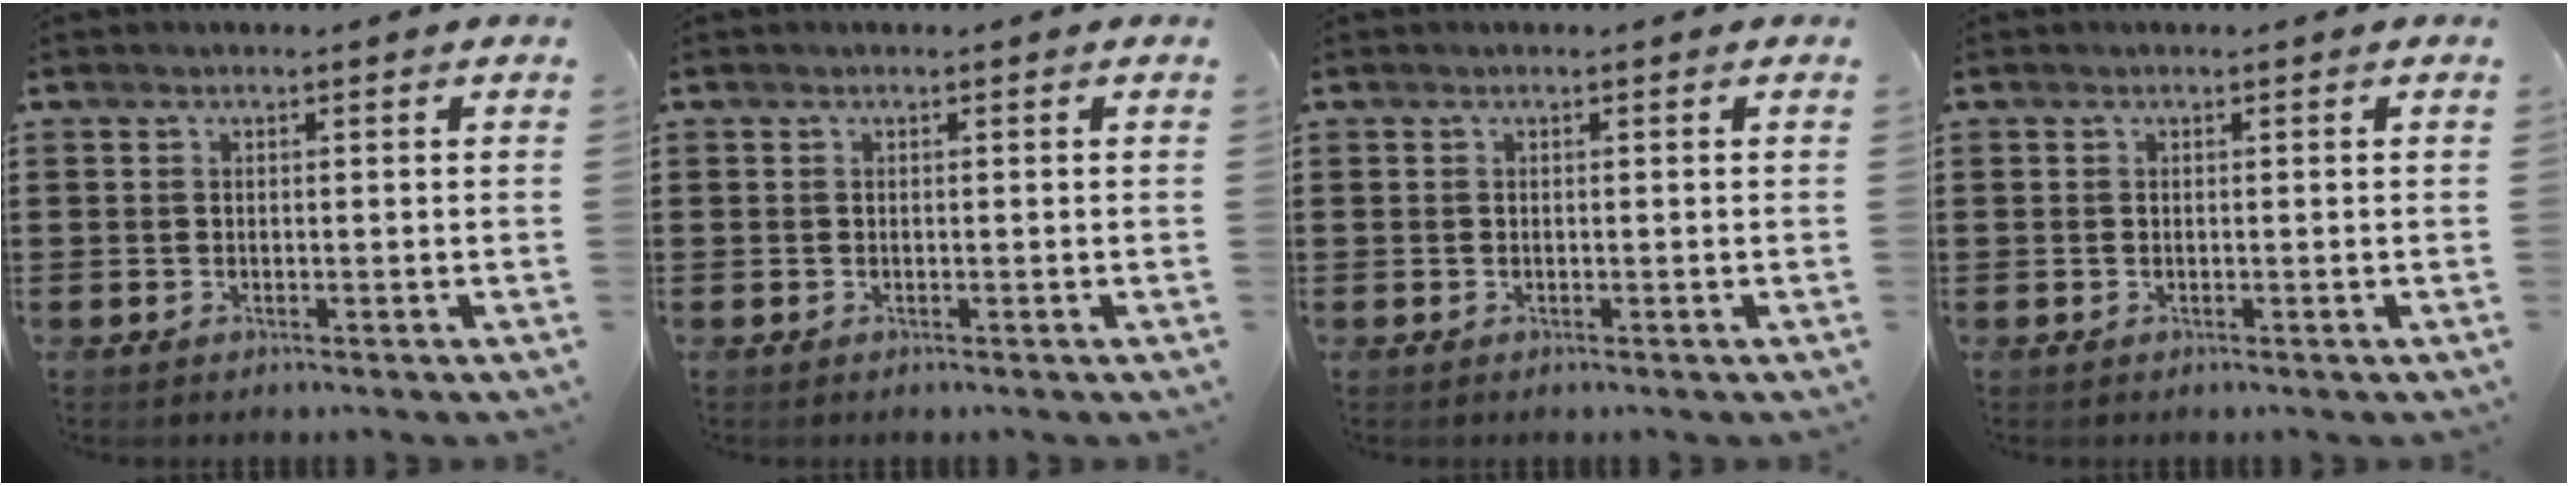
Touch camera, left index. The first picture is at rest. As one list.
[{"total": 0.0}, {"total": 0.0}, {"total": 0.0}]